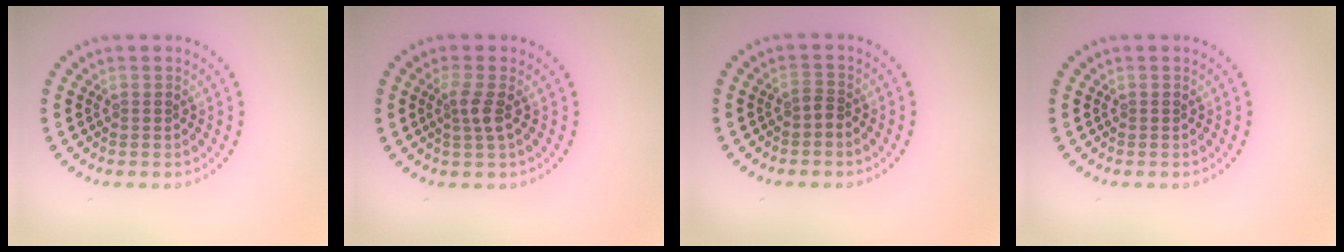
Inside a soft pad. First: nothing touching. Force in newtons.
{"total": 1.9, "press": 1.4, "slide": 1.2}
{"total": 0.8, "press": 0.4, "slide": 0.6}
{"total": 0.0}